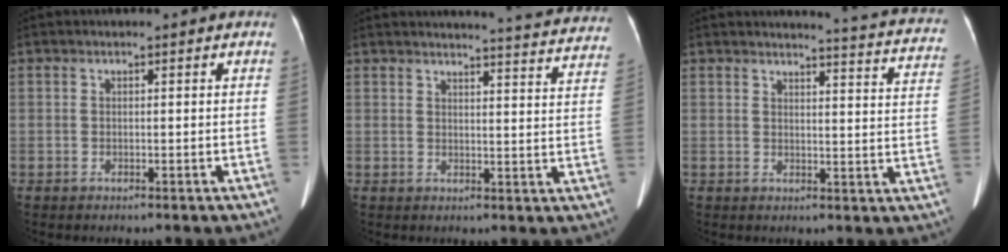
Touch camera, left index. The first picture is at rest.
{"total": 17.6, "force": [17.2, 0.6, 3.8], "torque": [-0.038, -0.084, 0.174]}
{"total": 14.0, "force": [13.5, 0.5, 3.9], "torque": [-0.031, -0.079, 0.120]}